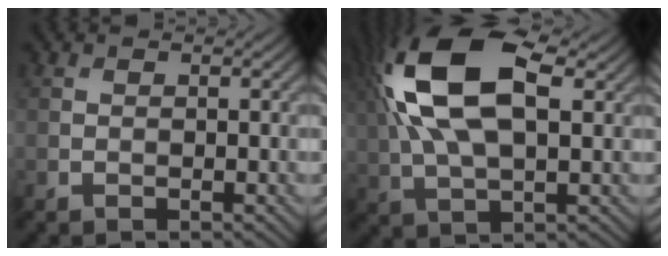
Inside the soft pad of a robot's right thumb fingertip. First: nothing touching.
{"total": 15.5, "force": [3.9, 7.8, 12.8], "torque": [-0.282, 0.024, 0.063]}